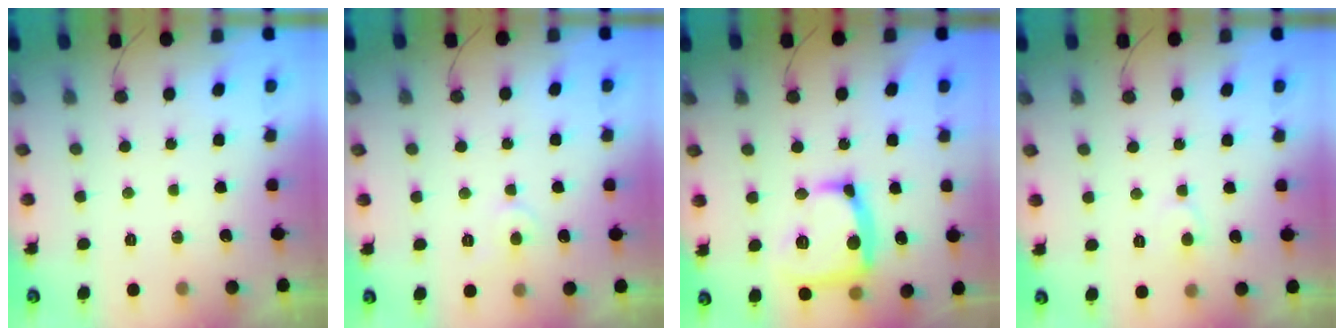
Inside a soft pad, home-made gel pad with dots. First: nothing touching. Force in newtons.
{"total": 3.5, "press": 3.5, "slide": 0.3}
{"total": 17.1, "press": 17.1, "slide": 1.2}
{"total": 4.6, "press": 4.6, "slide": 0.5}